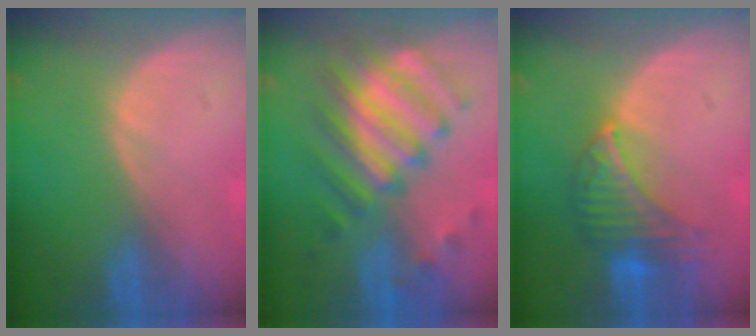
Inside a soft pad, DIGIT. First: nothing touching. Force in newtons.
{"total": 9.3, "press": 9.2, "slide": 1.5}
{"total": 7.1, "press": 6.7, "slide": 2.2}